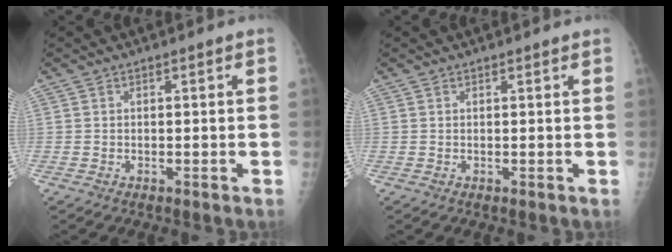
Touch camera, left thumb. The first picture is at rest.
{"total": 0.8, "force": [0.7, 0.2, 0.4], "torque": [-0.006, 0.001, 0.008]}